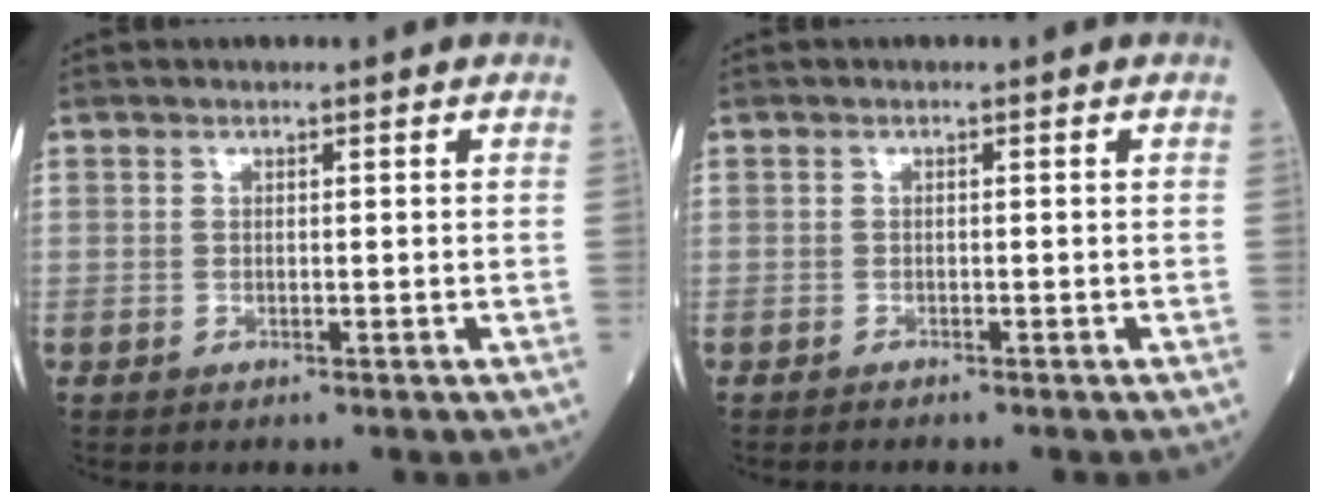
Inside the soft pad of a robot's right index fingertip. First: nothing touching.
{"total": 0.8, "force": [-0.8, -0.1, 0.3], "torque": [-0.006, -0.001, -0.012]}